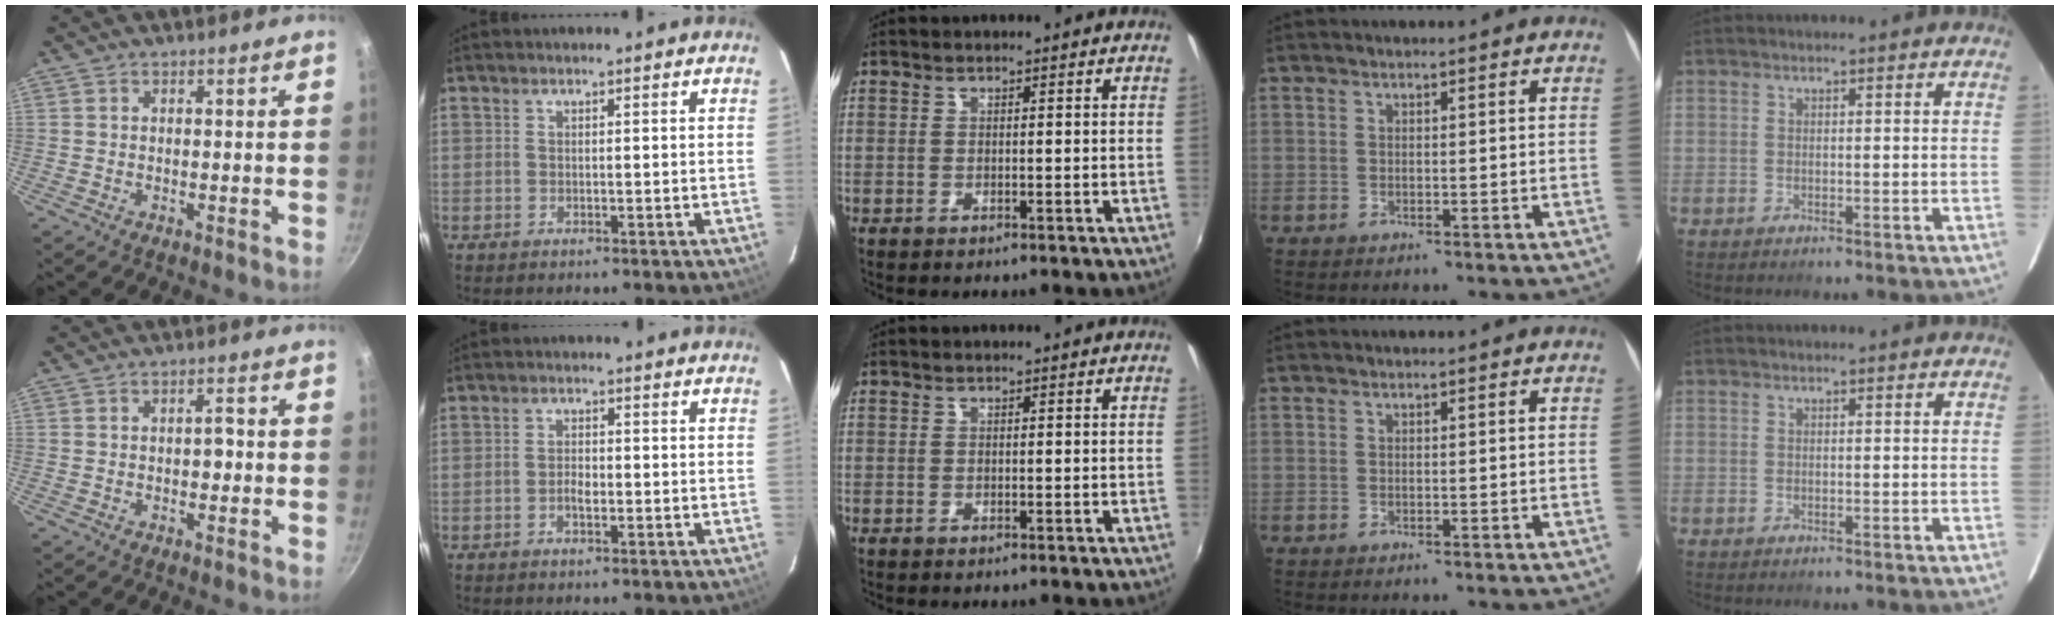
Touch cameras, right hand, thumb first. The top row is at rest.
{"thumb": {"total": 2.4, "force": [-0.3, 1.4, 1.9], "torque": [-0.018, 0.010, -0.004]}, "index": {"total": 1.9, "force": [-0.9, 0.8, 1.5], "torque": [-0.032, 0.003, -0.016]}}